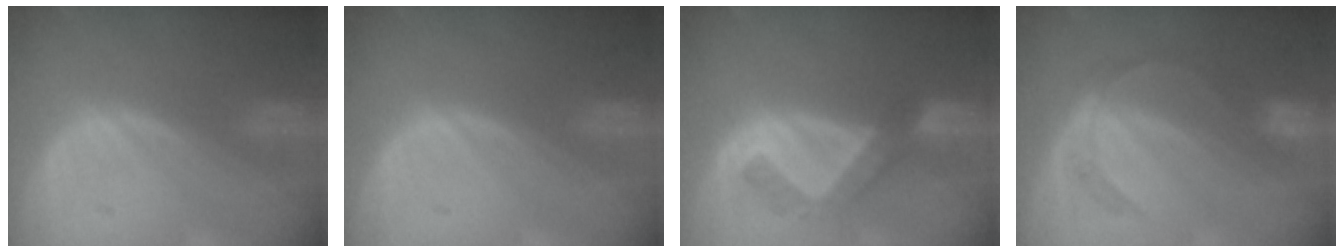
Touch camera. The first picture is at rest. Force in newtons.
{"total": 0.0}
{"total": 5.1, "press": 4.8, "slide": 1.6}
{"total": 5.3, "press": 5.0, "slide": 1.7}